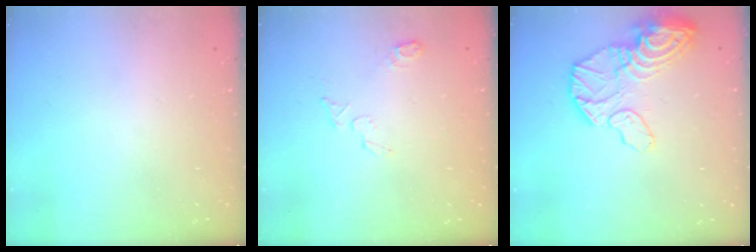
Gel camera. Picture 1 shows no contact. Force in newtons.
{"total": 5.0, "press": 4.9, "slide": 1.1}
{"total": 17.1, "press": 16.9, "slide": 2.3}